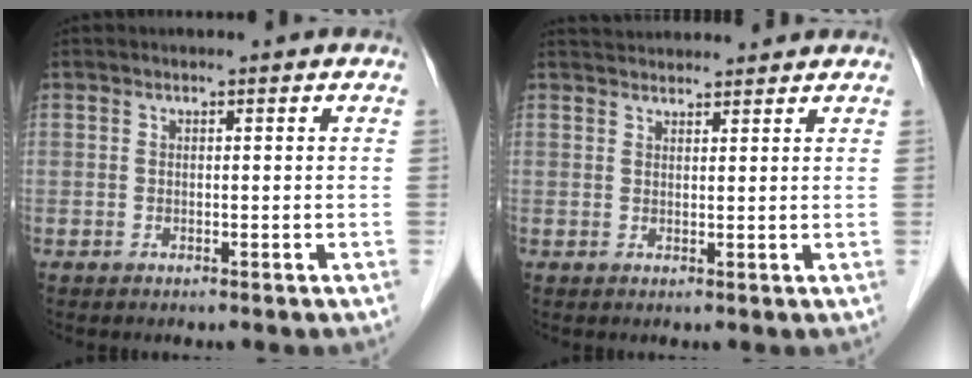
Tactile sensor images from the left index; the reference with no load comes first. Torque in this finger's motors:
{"motor_torque": [-0.03, -0.05, -0.02, 0.00]}